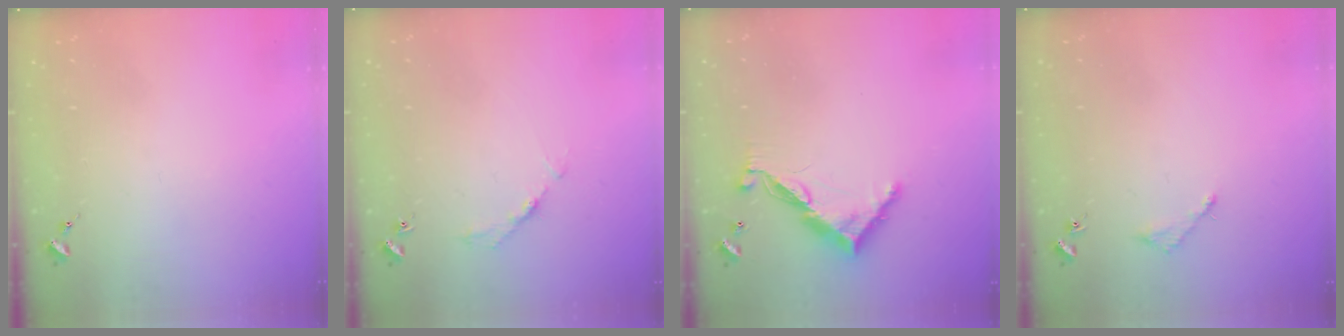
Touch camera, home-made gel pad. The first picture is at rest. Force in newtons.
{"total": 2.7, "press": 2.7, "slide": 0.4}
{"total": 9.9, "press": 9.9, "slide": 0.2}
{"total": 3.0, "press": 3.0, "slide": 0.4}